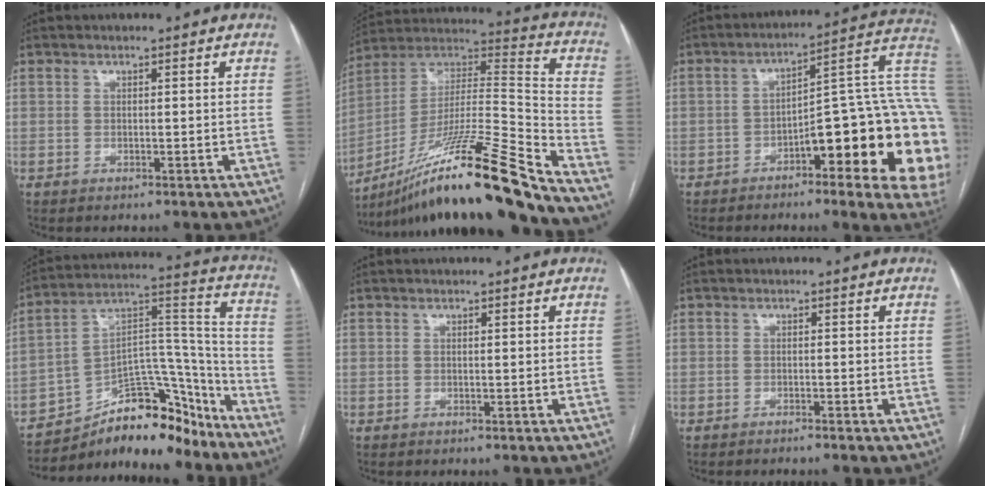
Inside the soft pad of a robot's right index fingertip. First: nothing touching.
{"total": 25.0, "force": [-18.2, -0.7, 17.1], "torque": [-0.275, 0.002, -0.323]}
{"total": 23.7, "force": [-5.1, 5.4, 22.5], "torque": [-0.192, 0.033, -0.061]}
{"total": 19.6, "force": [-15.9, 7.3, 8.8], "torque": [-0.150, 0.060, -0.253]}
{"total": 0.0}
{"total": 1.1, "force": [-1.0, -0.4, 0.5], "torque": [-0.007, 0.003, -0.017]}